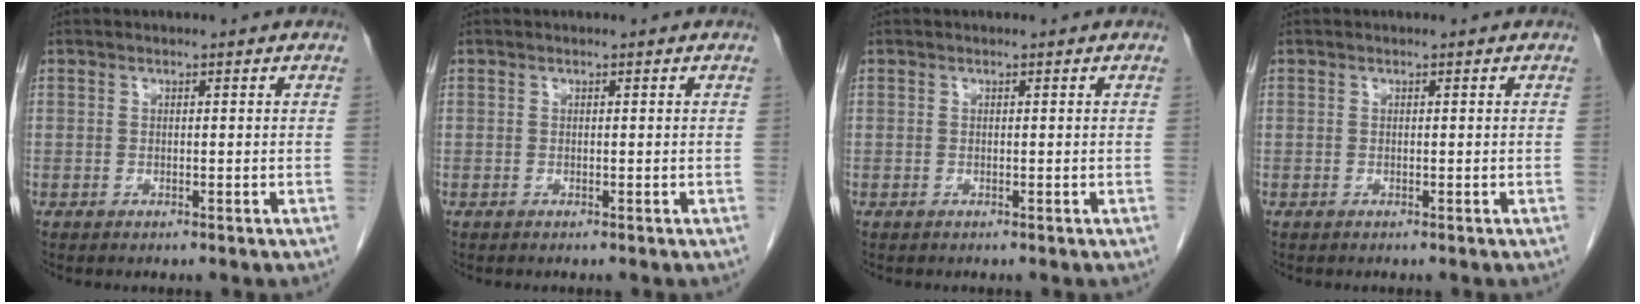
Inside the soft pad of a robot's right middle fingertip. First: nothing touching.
{"total": 0.0}
{"total": 0.0}
{"total": 0.0}